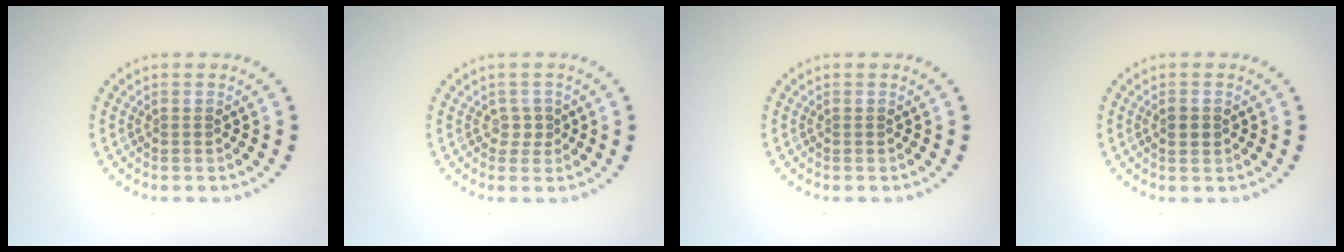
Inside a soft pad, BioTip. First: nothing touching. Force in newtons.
{"total": 1.1, "press": 0.9, "slide": 0.6}
{"total": 0.0}
{"total": 1.2, "press": 1.2, "slide": 0.0}